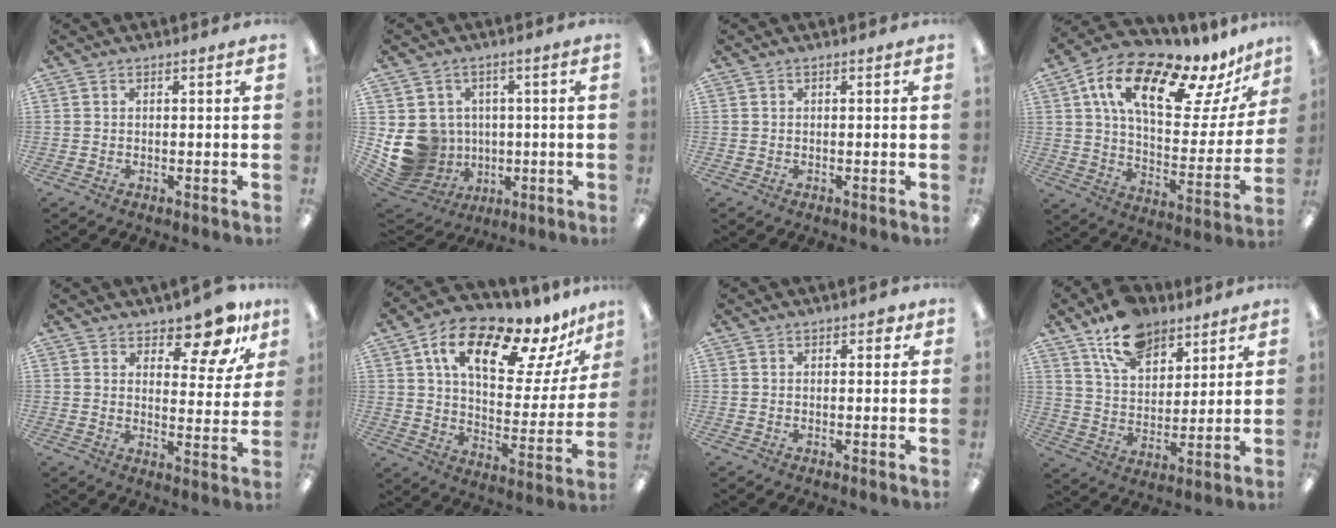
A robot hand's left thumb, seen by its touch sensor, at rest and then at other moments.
{"total": 11.4, "force": [-0.8, 10.7, 3.6], "torque": [-0.116, -0.002, -0.002]}
{"total": 0.0}
{"total": 20.9, "force": [13.8, 8.1, 13.4], "torque": [-0.233, -0.076, 0.233]}
{"total": 11.8, "force": [9.4, 4.5, 5.6], "torque": [-0.059, -0.070, 0.164]}
{"total": 19.2, "force": [12.8, 7.5, 12.1], "torque": [-0.201, -0.070, 0.212]}
{"total": 1.7, "force": [1.0, 1.0, 1.0], "torque": [-0.013, 0.001, 0.016]}
{"total": 13.9, "force": [9.5, 8.0, 6.2], "torque": [-0.103, -0.043, 0.176]}